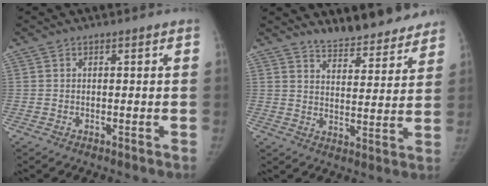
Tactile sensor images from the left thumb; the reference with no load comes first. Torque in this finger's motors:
{"motor_torque": [0.59, -0.94, 0.61, -0.80, -0.07]}